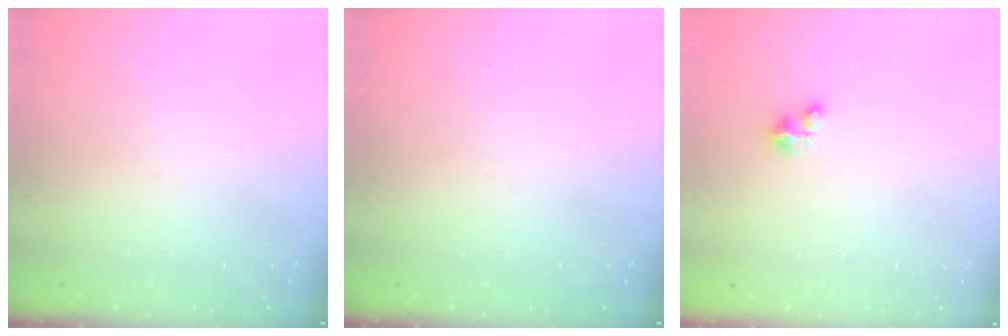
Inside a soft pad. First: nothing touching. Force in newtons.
{"total": 0.0}
{"total": 2.5, "press": 2.5, "slide": 0.3}